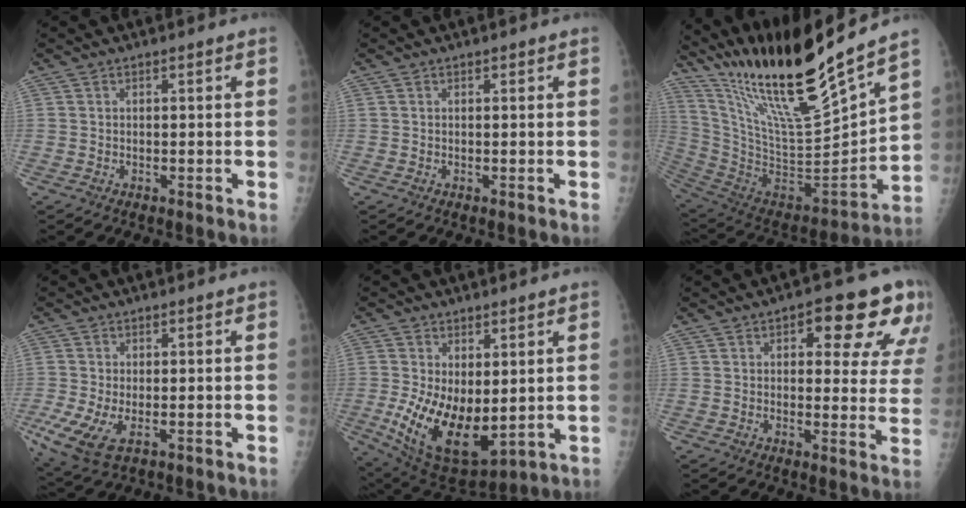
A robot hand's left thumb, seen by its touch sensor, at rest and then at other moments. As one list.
[{"total": 0.0}, {"total": 25.9, "force": [20.8, 2.1, 15.4], "torque": [-0.240, -0.115, 0.381]}, {"total": 8.4, "force": [-2.5, 4.3, 6.8], "torque": [-0.157, -0.019, -0.038]}, {"total": 14.4, "force": [-0.2, 7.8, 12.1], "torque": [-0.203, -0.031, 0.020]}, {"total": 15.1, "force": [7.7, 6.5, 11.3], "torque": [-0.085, -0.023, 0.089]}]